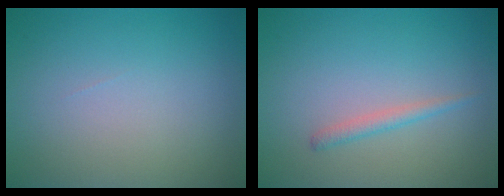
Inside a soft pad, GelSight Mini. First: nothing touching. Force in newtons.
{"total": 1.2, "press": 1.2, "slide": 0.1}